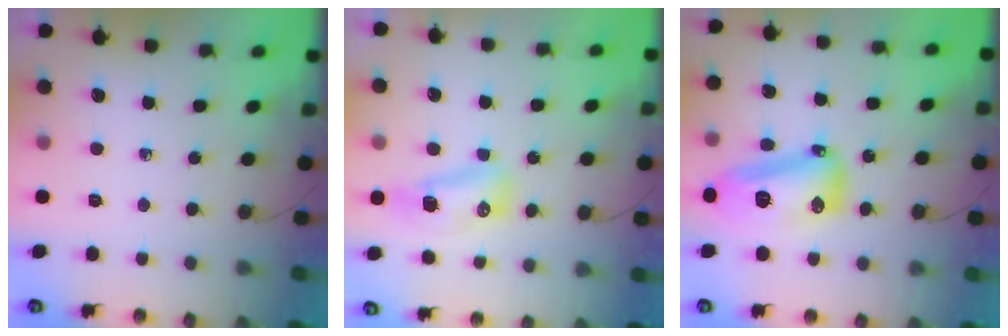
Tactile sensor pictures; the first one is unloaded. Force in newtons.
{"total": 8.4, "press": 8.2, "slide": 1.8}
{"total": 14.4, "press": 14.3, "slide": 1.6}